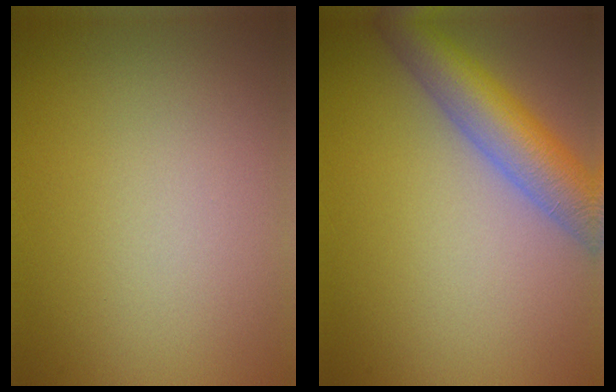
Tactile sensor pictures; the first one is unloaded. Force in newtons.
{"total": 6.5, "press": 6.5, "slide": 0.5}